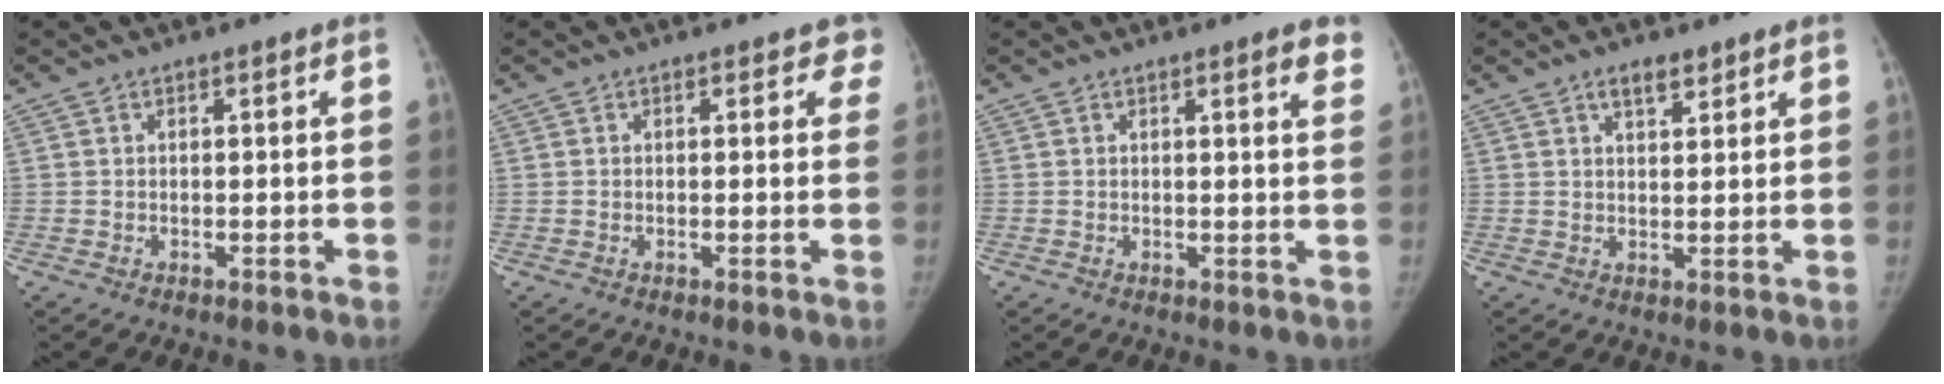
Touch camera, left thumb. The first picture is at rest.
{"total": 2.8, "force": [2.0, 1.7, 0.9], "torque": [0.026, -0.005, 0.007]}
{"total": 3.4, "force": [2.3, 0.7, 2.4], "torque": [-0.016, -0.008, 0.024]}
{"total": 3.5, "force": [2.5, 1.4, 2.0], "torque": [-0.018, -0.014, 0.041]}